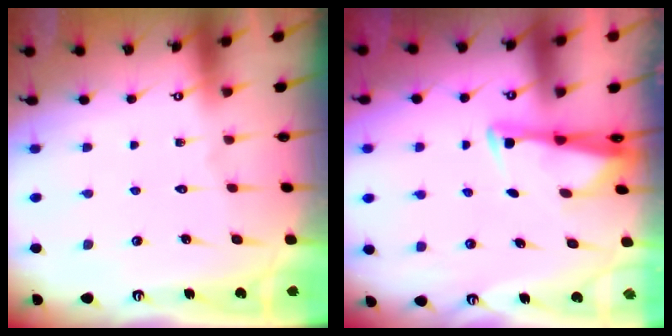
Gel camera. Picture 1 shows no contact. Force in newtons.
{"total": 3.0, "press": 3.0, "slide": 0.4}